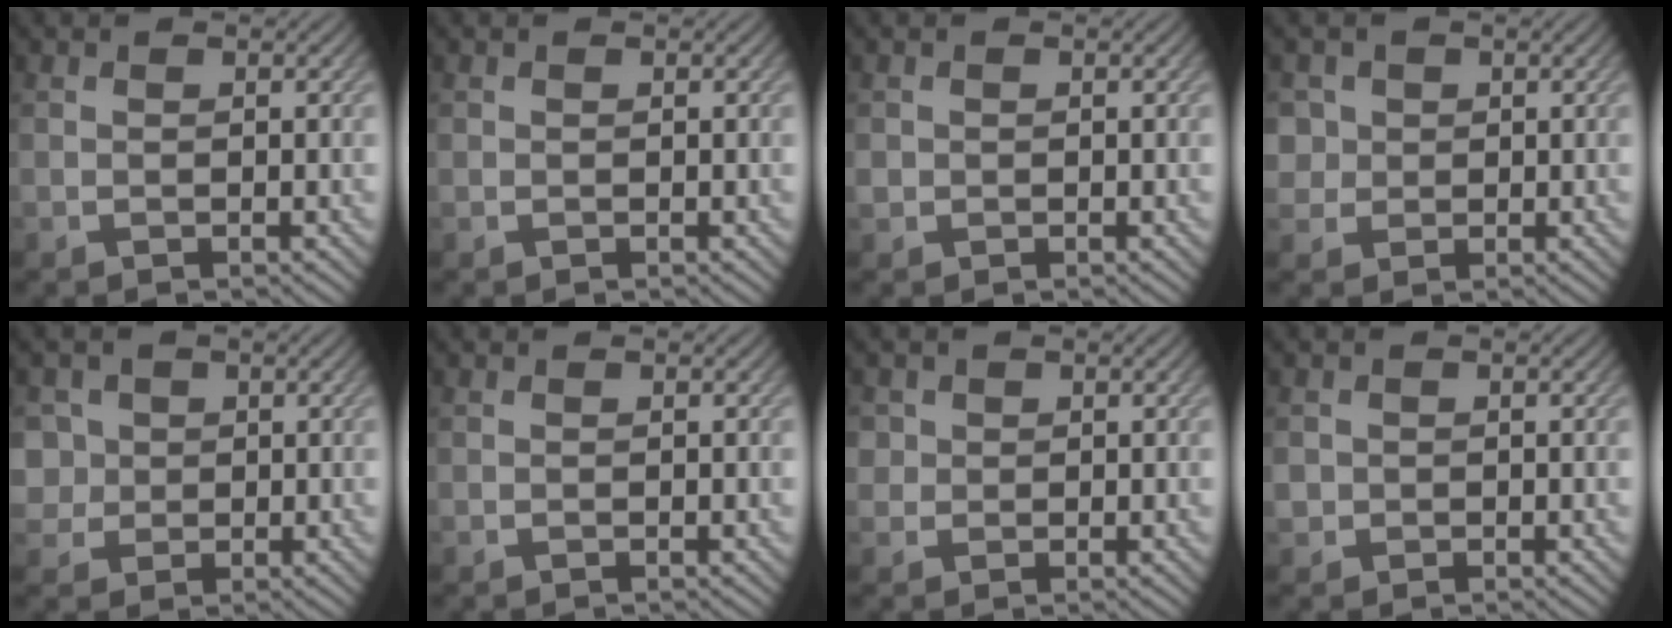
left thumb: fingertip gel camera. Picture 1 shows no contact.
{"total": 0.0}
{"total": 1.0, "force": [0.1, 1.0, 0.1], "torque": [-0.002, -0.004, -0.001]}
{"total": 3.0, "force": [0.8, 2.8, 0.6], "torque": [-0.029, -0.004, 0.022]}
{"total": 4.0, "force": [0.9, 3.8, 1.0], "torque": [-0.042, 0.002, 0.014]}
{"total": 0.0}
{"total": 1.8, "force": [0.5, 1.7, 0.3], "torque": [-0.003, -0.001, 0.008]}
{"total": 1.5, "force": [-0.1, 1.5, 0.2], "torque": [-0.006, -0.005, -0.004]}